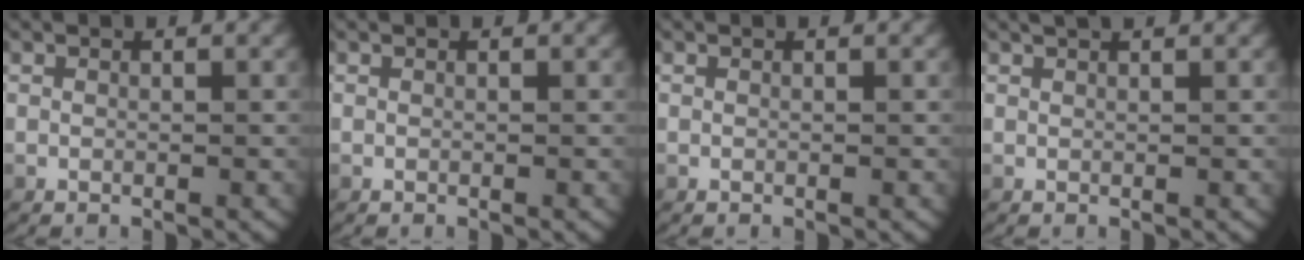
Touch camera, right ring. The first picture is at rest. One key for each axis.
{"total": 0.0}
{"total": 0.0}
{"total": 1.2, "fx": 1.1, "fy": -0.1, "fz": 0.5, "tx": -0.009, "ty": 0.002, "tz": 0.018}